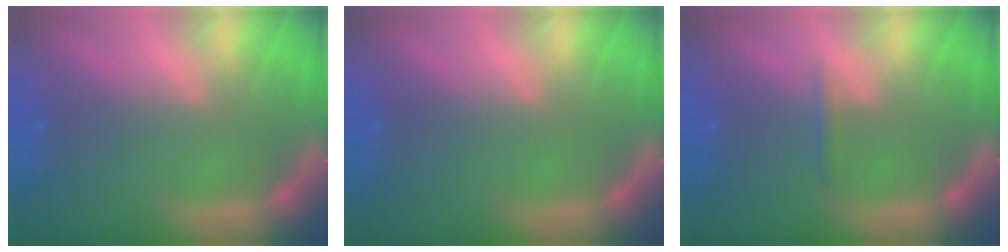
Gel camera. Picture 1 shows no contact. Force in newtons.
{"total": 0.0}
{"total": 0.9}